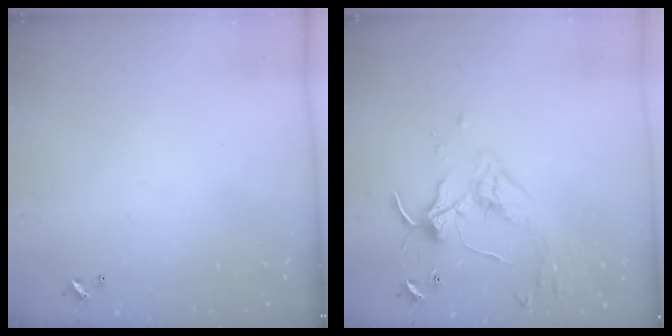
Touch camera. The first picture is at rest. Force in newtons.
{"total": 3.4, "press": 3.3, "slide": 0.8}